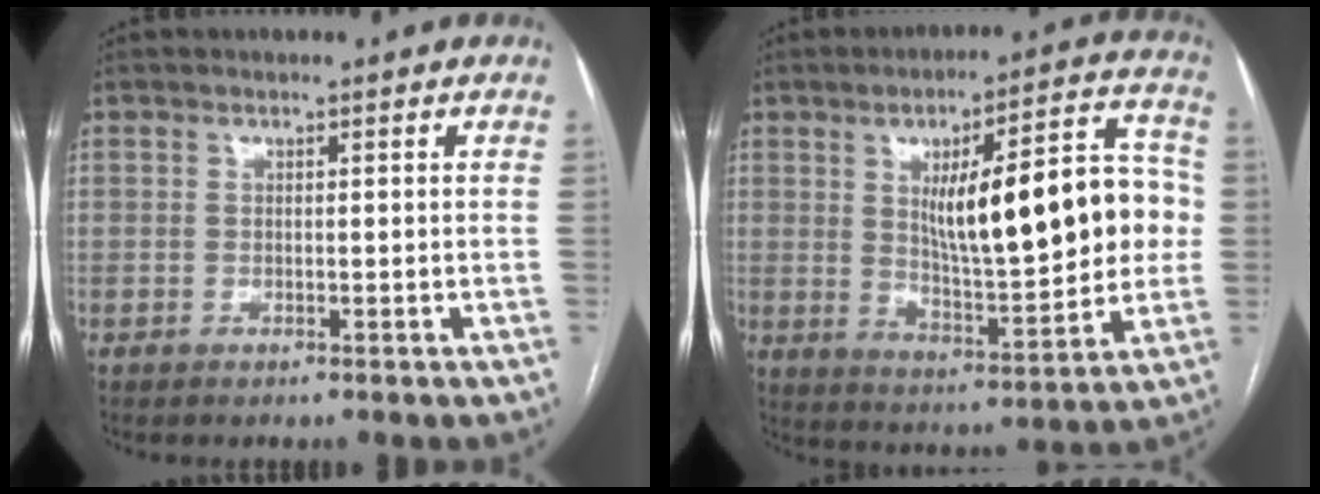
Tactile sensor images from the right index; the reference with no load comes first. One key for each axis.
{"total": 19.9, "fx": 2.3, "fy": 4.9, "fz": 19.1, "tx": -0.279, "ty": 0.024, "tz": 0.044}